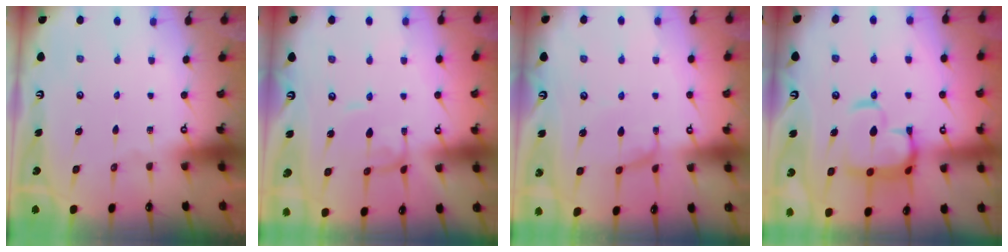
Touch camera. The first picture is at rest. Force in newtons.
{"total": 2.0, "press": 2.0, "slide": 0.1}
{"total": 0.0}
{"total": 9.8, "press": 9.8, "slide": 0.9}